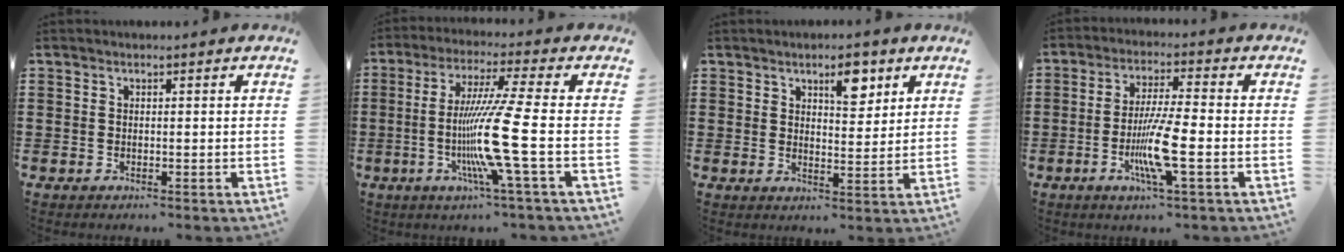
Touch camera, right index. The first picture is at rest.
{"total": 12.7, "force": [-3.0, -1.3, 12.3], "torque": [-0.255, -0.024, -0.072]}
{"total": 5.8, "force": [3.4, 2.5, 4.0], "torque": [-0.055, -0.004, 0.052]}
{"total": 8.6, "force": [-2.5, 0.9, 8.2], "torque": [-0.161, -0.016, -0.050]}